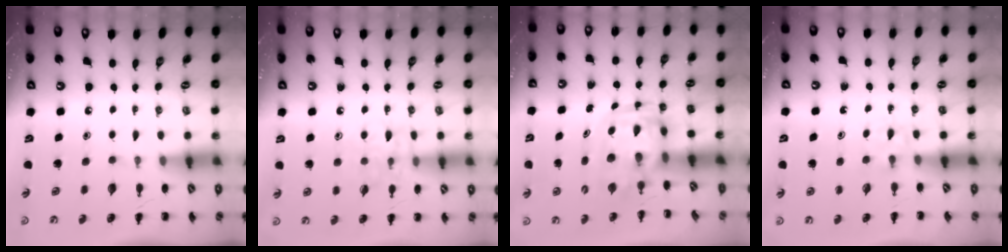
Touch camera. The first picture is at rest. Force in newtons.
{"total": 7.6, "press": 7.6, "slide": 0.4}
{"total": 3.5, "press": 3.4, "slide": 0.7}
{"total": 2.9, "press": 2.7, "slide": 1.1}